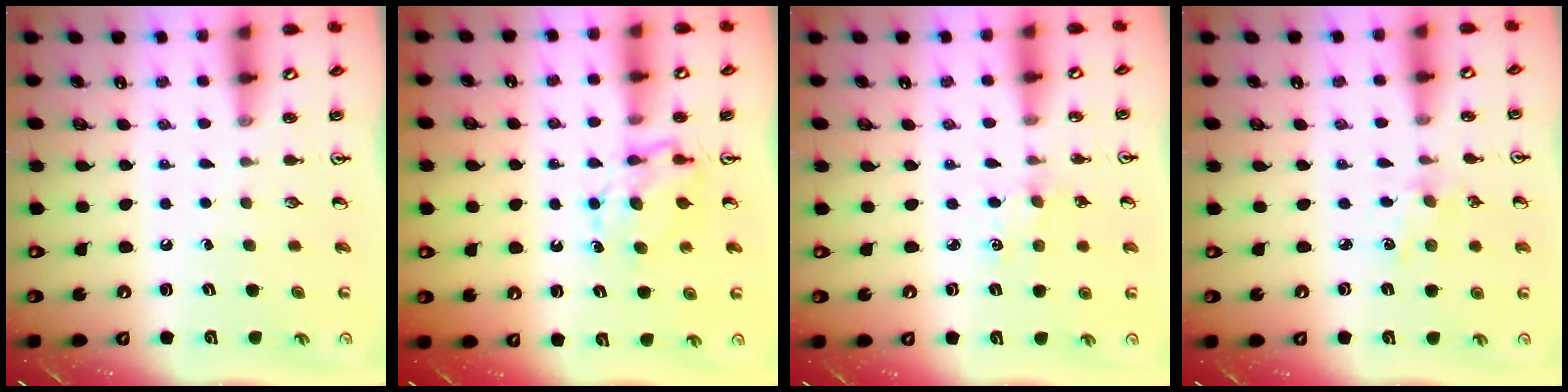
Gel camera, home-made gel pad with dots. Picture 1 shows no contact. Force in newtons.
{"total": 7.7, "press": 7.7, "slide": 0.7}
{"total": 1.4, "press": 1.3, "slide": 0.3}
{"total": 2.3, "press": 2.2, "slide": 0.4}